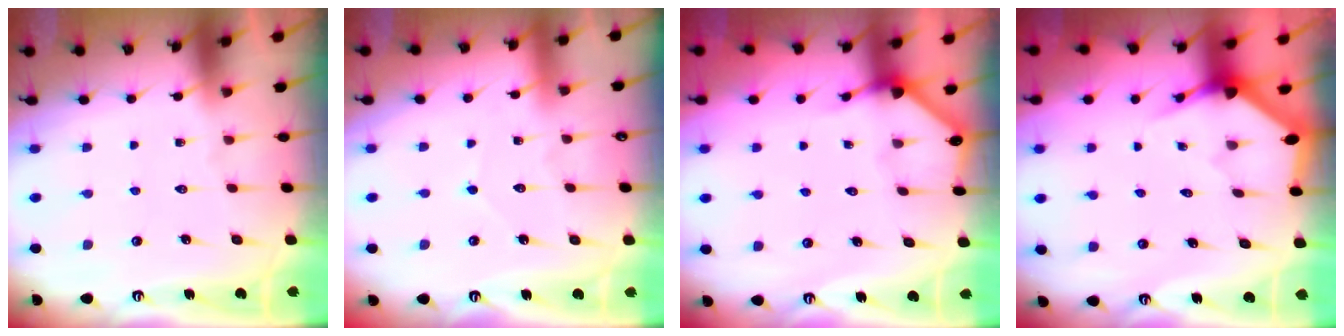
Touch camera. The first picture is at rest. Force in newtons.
{"total": 3.8, "press": 3.8, "slide": 0.4}
{"total": 2.7, "press": 2.7, "slide": 0.1}
{"total": 3.4, "press": 3.4, "slide": 0.1}